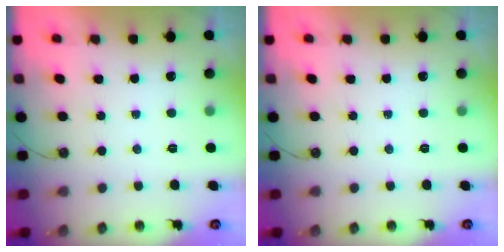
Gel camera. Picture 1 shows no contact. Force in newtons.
{"total": 0.0}